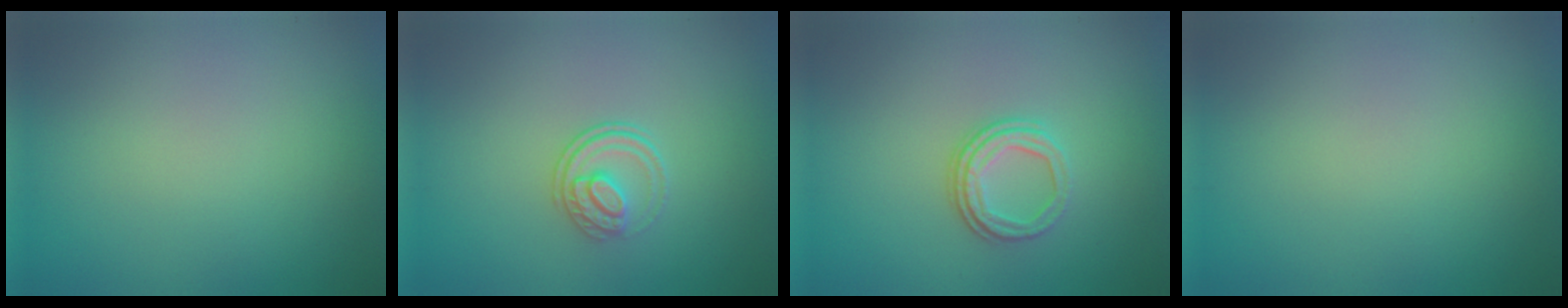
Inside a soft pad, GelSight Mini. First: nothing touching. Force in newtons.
{"total": 2.3, "press": 1.7, "slide": 1.5}
{"total": 3.2, "press": 2.4, "slide": 2.1}
{"total": 0.0}